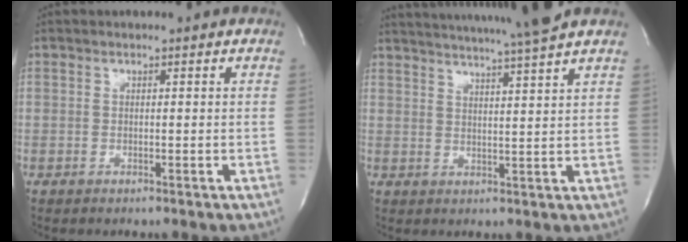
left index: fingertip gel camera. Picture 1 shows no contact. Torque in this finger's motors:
{"motor_torque": [-0.01, -0.25, 0.57, 0.15]}